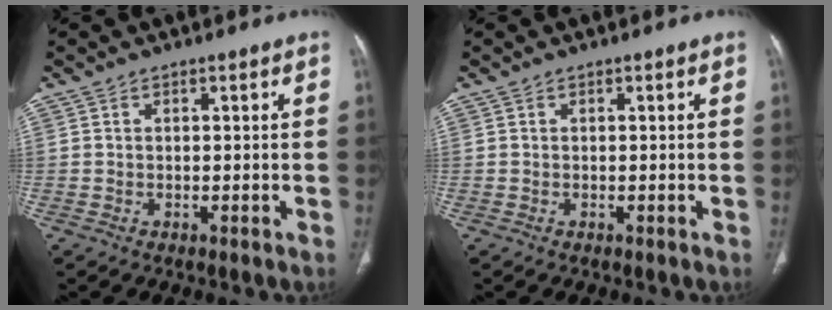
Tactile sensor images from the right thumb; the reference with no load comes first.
{"total": 0.0}